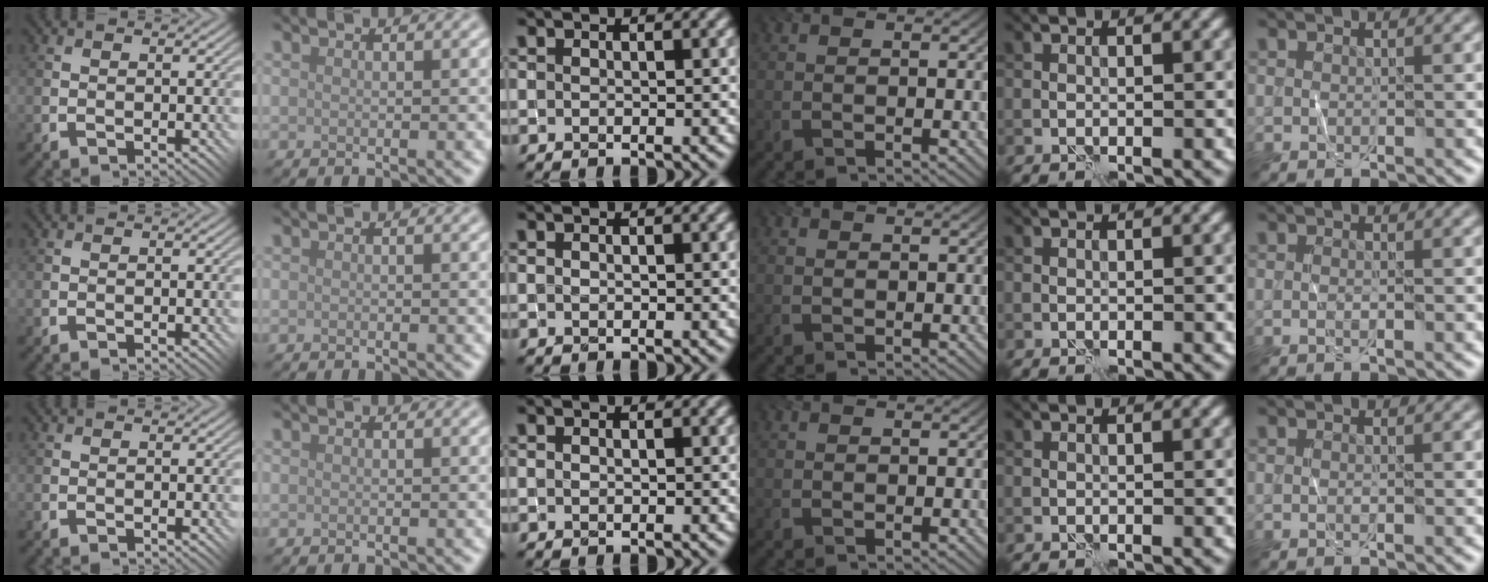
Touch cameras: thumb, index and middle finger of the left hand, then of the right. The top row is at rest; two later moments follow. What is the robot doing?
{"motion": "fold", "object": "shorts"}